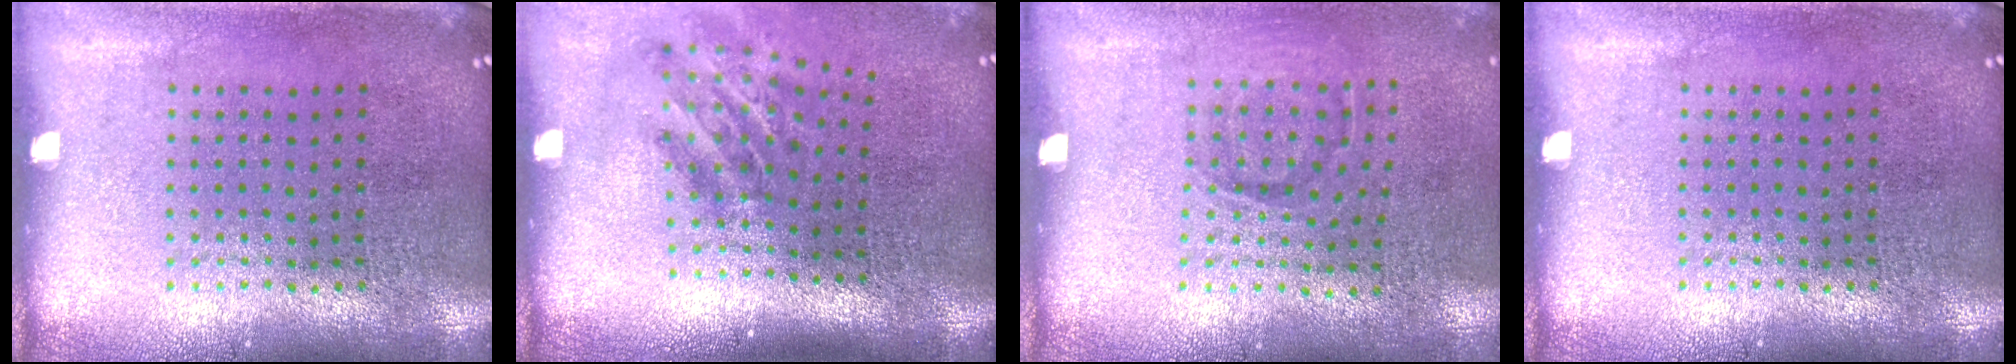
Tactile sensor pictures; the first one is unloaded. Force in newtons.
{"total": 1.9, "press": 1.2, "slide": 1.5}
{"total": 0.9, "press": 0.6, "slide": 0.7}
{"total": 0.0}